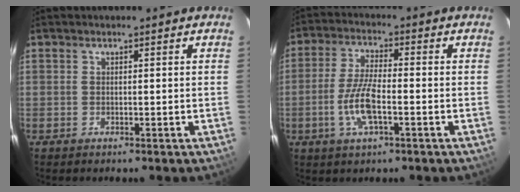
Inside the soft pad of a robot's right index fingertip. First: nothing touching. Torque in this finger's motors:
{"motor_torque": [1.12, -0.24, 0.44, 0.07]}